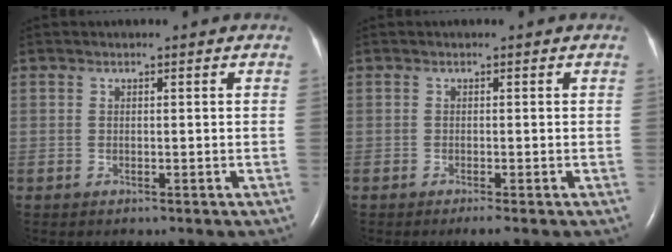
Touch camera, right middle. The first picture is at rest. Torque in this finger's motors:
{"motor_torque": [0.30, -0.24, -0.01, 0.03]}